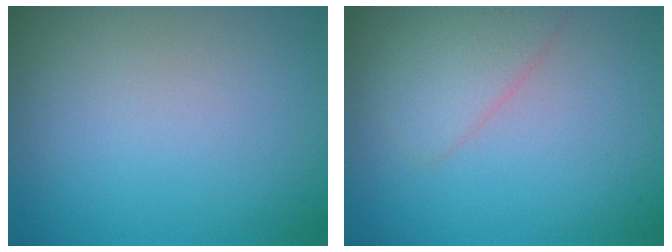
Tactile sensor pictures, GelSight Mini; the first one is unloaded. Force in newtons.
{"total": 2.3, "press": 2.3, "slide": 0.0}